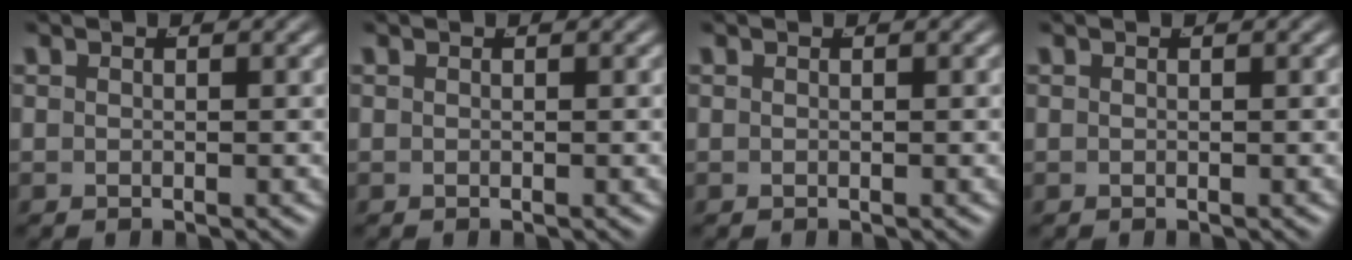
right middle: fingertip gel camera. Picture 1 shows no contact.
{"total": 0.0}
{"total": 0.0}
{"total": 0.0}